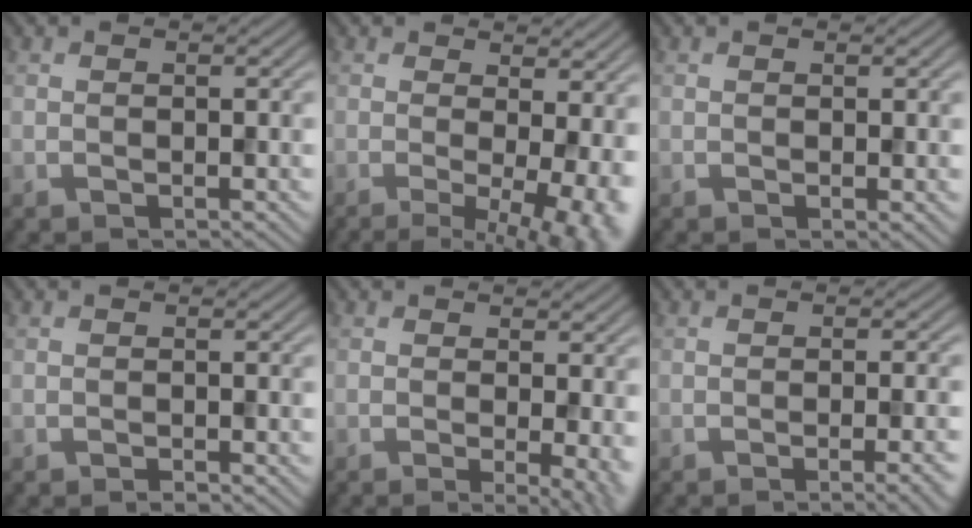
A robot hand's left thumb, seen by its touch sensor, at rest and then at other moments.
{"total": 10.4, "force": [-1.2, 3.4, 9.8], "torque": [-0.124, -0.002, -0.008]}
{"total": 0.5, "force": [0.2, 0.1, 0.5], "torque": [-0.004, -0.002, 0.003]}
{"total": 0.6, "force": [-0.5, 0.1, 0.3], "torque": [-0.004, 0.000, -0.007]}
{"total": 4.7, "force": [-0.5, 1.2, 4.5], "torque": [-0.062, -0.008, -0.008]}
{"total": 4.1, "force": [-1.6, 0.9, 3.7], "torque": [-0.040, 0.005, -0.025]}